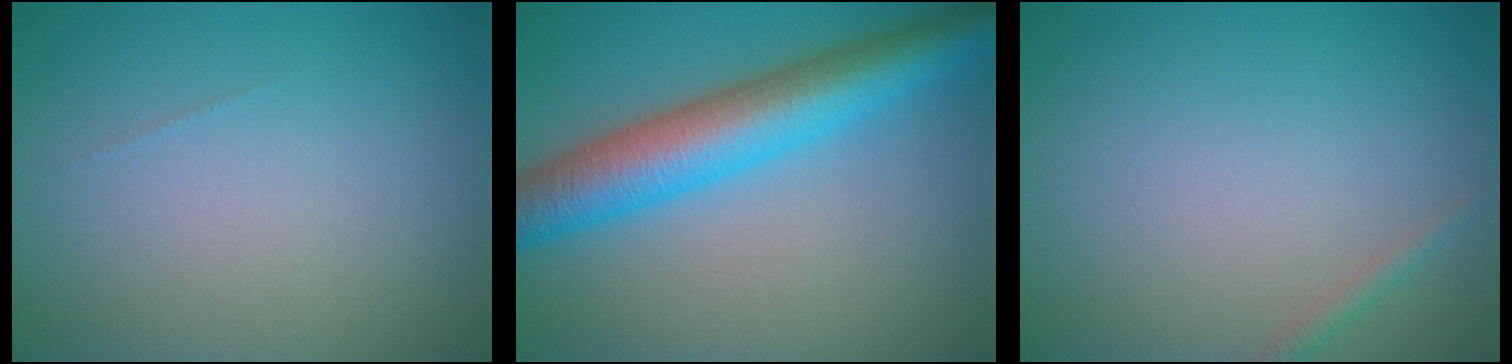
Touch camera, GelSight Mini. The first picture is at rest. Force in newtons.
{"total": 7.9, "press": 7.9, "slide": 0.1}
{"total": 0.9, "press": 0.9, "slide": 0.0}